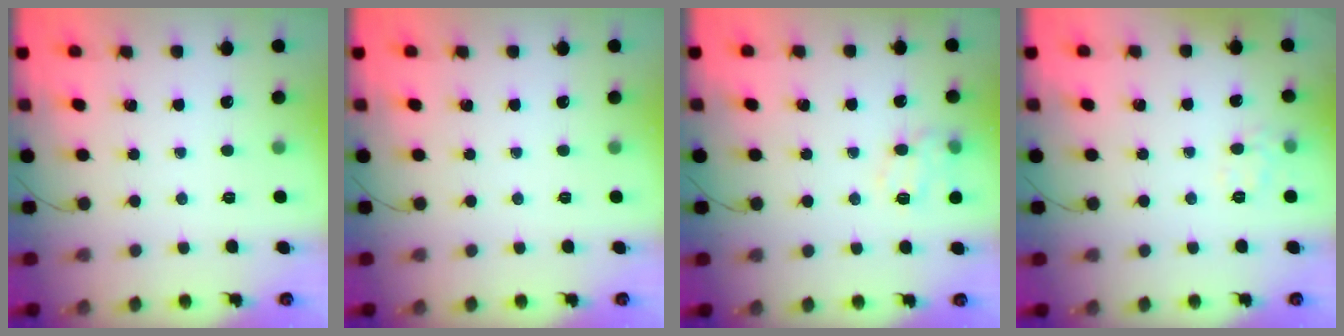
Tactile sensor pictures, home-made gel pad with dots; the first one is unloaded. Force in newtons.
{"total": 0.0}
{"total": 11.3, "press": 11.3, "slide": 0.8}
{"total": 4.9, "press": 4.7, "slide": 1.4}